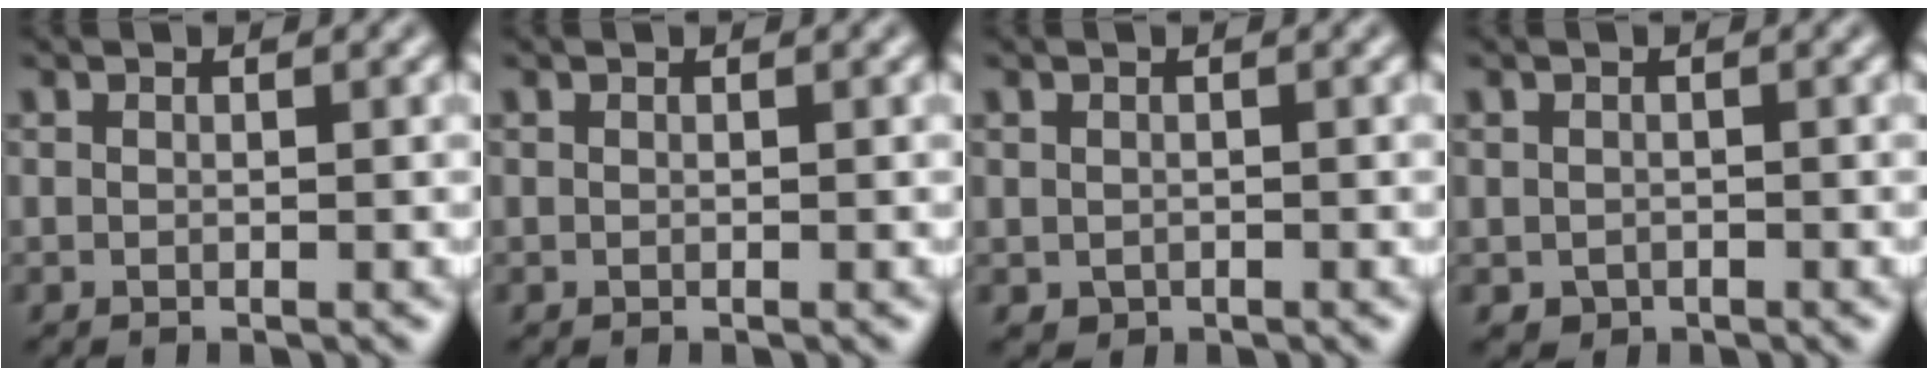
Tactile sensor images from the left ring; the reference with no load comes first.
{"total": 0.0}
{"total": 0.7, "force": [-0.2, 0.6, 0.2], "torque": [0.000, -0.007, -0.002]}
{"total": 0.9, "force": [-0.4, 0.8, 0.3], "torque": [-0.002, -0.006, -0.006]}